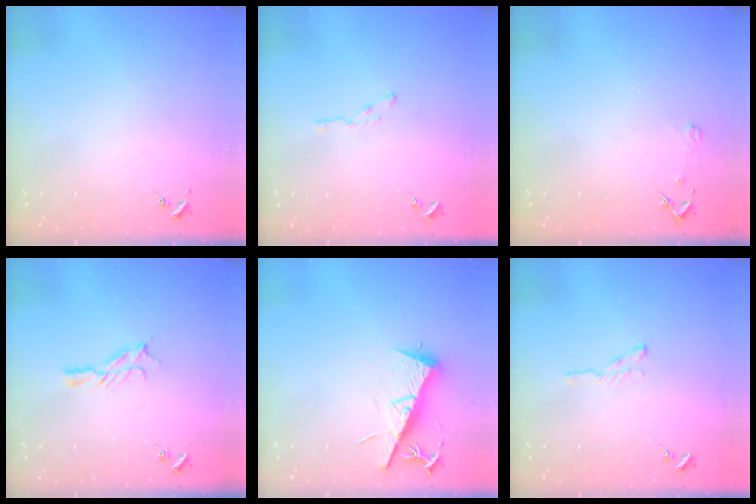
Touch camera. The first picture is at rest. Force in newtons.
{"total": 3.3, "press": 3.3, "slide": 0.2}
{"total": 2.3, "press": 2.3, "slide": 0.2}
{"total": 6.9, "press": 6.9, "slide": 0.2}
{"total": 10.7, "press": 10.6, "slide": 0.8}
{"total": 4.5, "press": 4.4, "slide": 0.6}